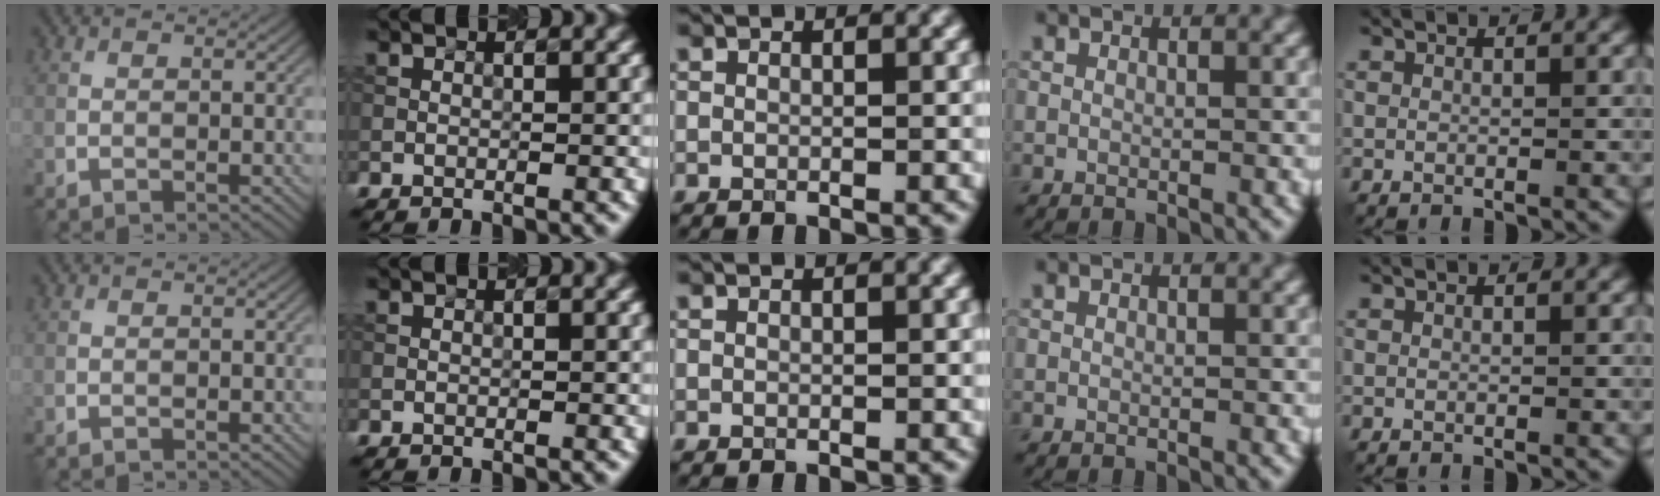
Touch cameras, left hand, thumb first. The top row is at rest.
{}